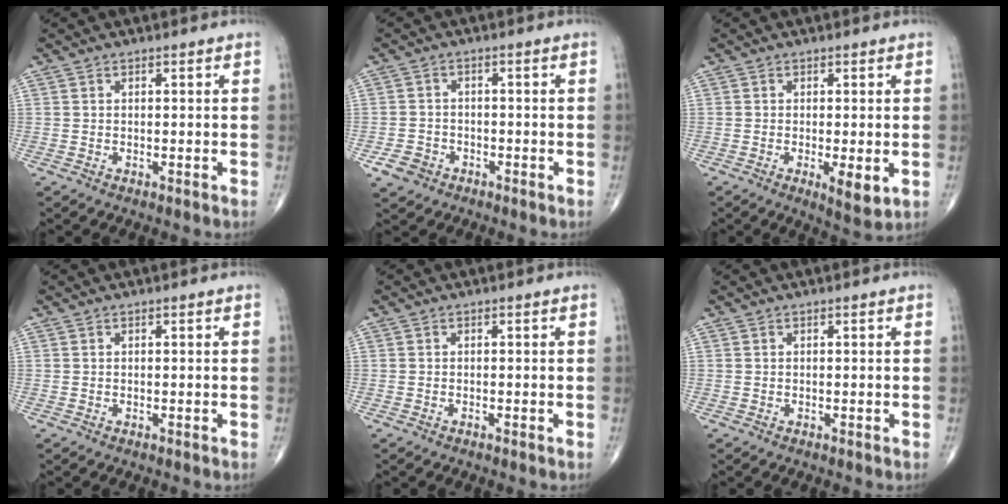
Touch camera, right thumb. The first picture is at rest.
{"total": 3.9, "force": [-2.1, 3.1, 1.1], "torque": [-0.013, 0.012, -0.034]}
{"total": 4.9, "force": [-1.1, 1.5, 4.5], "torque": [-0.074, -0.016, -0.017]}
{"total": 0.0}
{"total": 0.0}
{"total": 0.0}